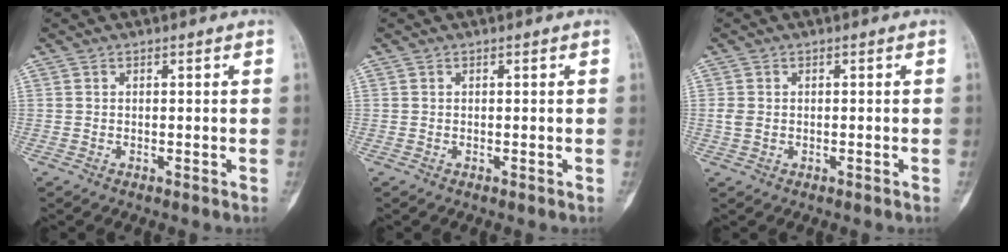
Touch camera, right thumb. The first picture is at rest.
{"total": 0.0}
{"total": 1.8, "force": [-0.2, 1.3, 1.2], "torque": [-0.028, 0.005, -0.006]}